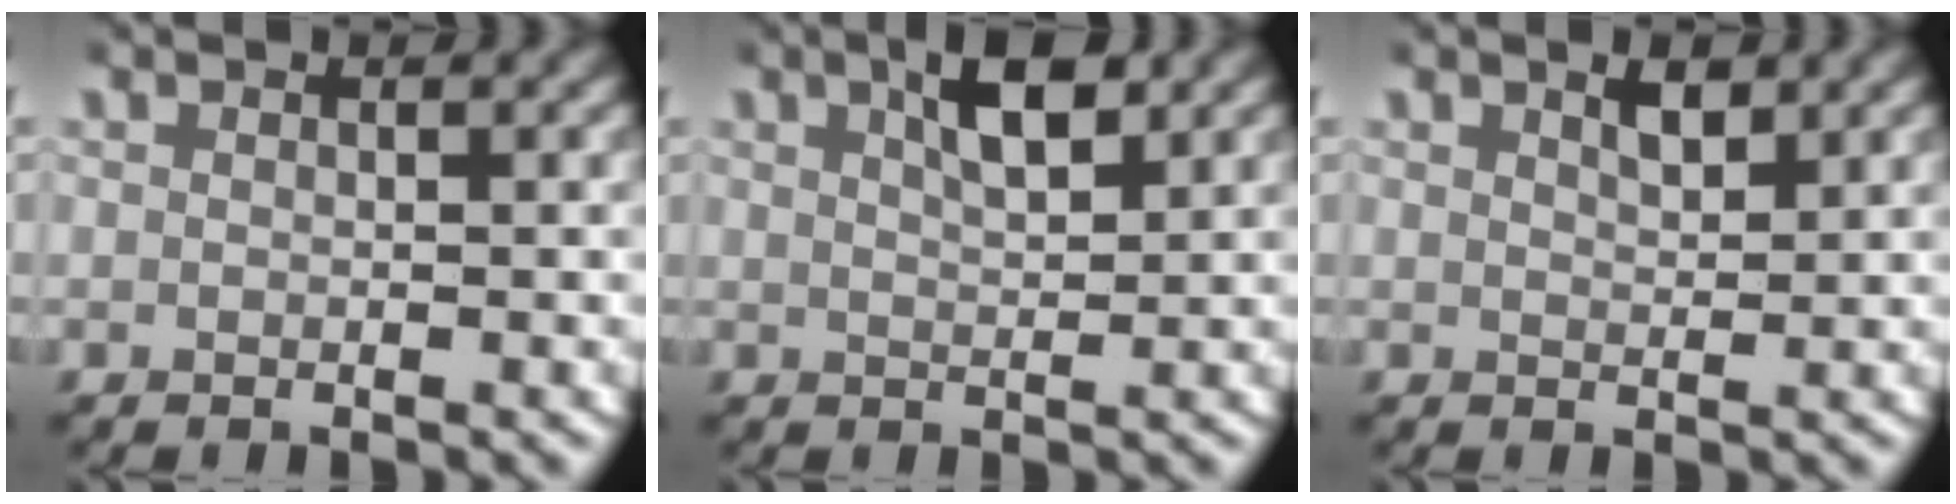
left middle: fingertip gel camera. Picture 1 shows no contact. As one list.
[{"total": 3.7, "force": [2.0, 1.1, 2.9], "torque": [-0.042, 0.006, 0.033]}, {"total": 1.7, "force": [1.2, 0.5, 1.1], "torque": [-0.012, -0.002, 0.023]}]